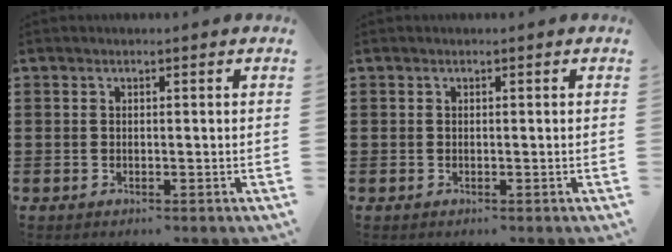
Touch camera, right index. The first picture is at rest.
{"total": 0.0}